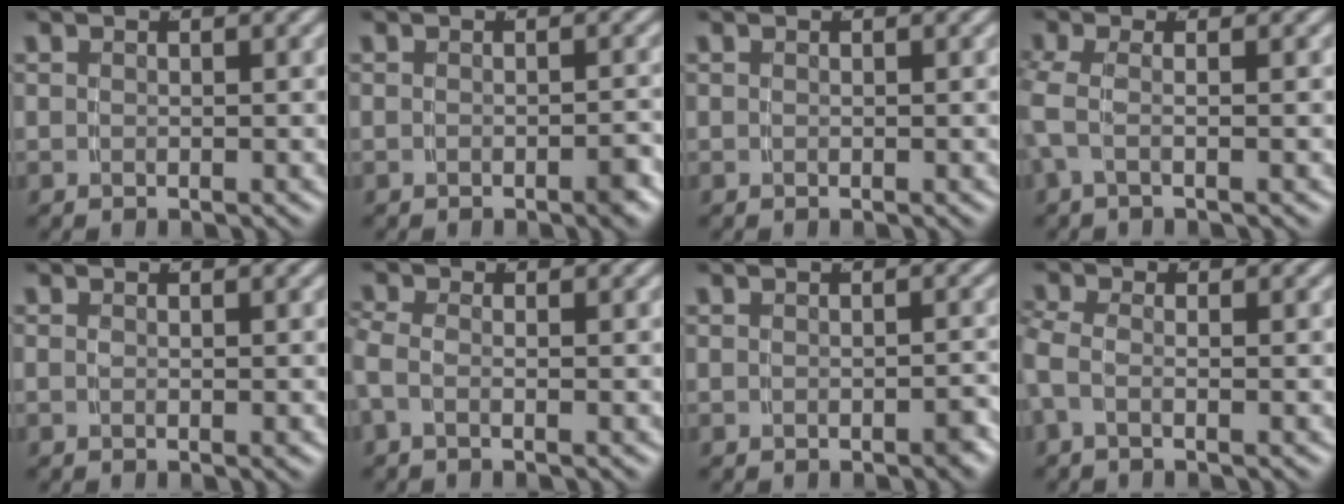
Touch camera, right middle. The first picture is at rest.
{"total": 1.2, "force": [-0.9, 0.1, 0.8], "torque": [-0.013, 0.005, -0.019]}
{"total": 0.0}
{"total": 2.3, "force": [-0.1, 0.6, 2.2], "torque": [-0.054, -0.002, -0.001]}
{"total": 0.5, "force": [-0.2, -0.5, 0.2], "torque": [-0.007, -0.006, 0.002]}
{"total": 1.8, "force": [-0.6, 0.8, 1.5], "torque": [-0.044, -0.009, -0.009]}
{"total": 1.0, "force": [-0.8, 0.3, 0.5], "torque": [-0.007, 0.003, -0.016]}
{"total": 2.2, "force": [-0.6, 1.1, 1.8], "torque": [-0.050, -0.008, -0.010]}